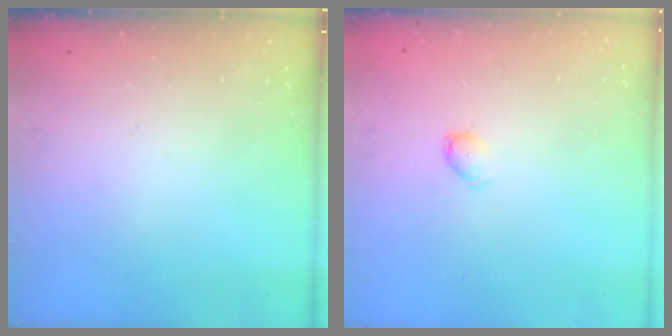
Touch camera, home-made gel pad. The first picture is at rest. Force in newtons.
{"total": 4.9, "press": 4.9, "slide": 0.8}